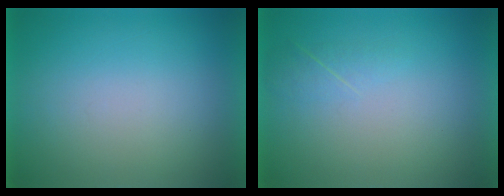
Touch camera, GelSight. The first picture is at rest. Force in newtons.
{"total": 1.9}